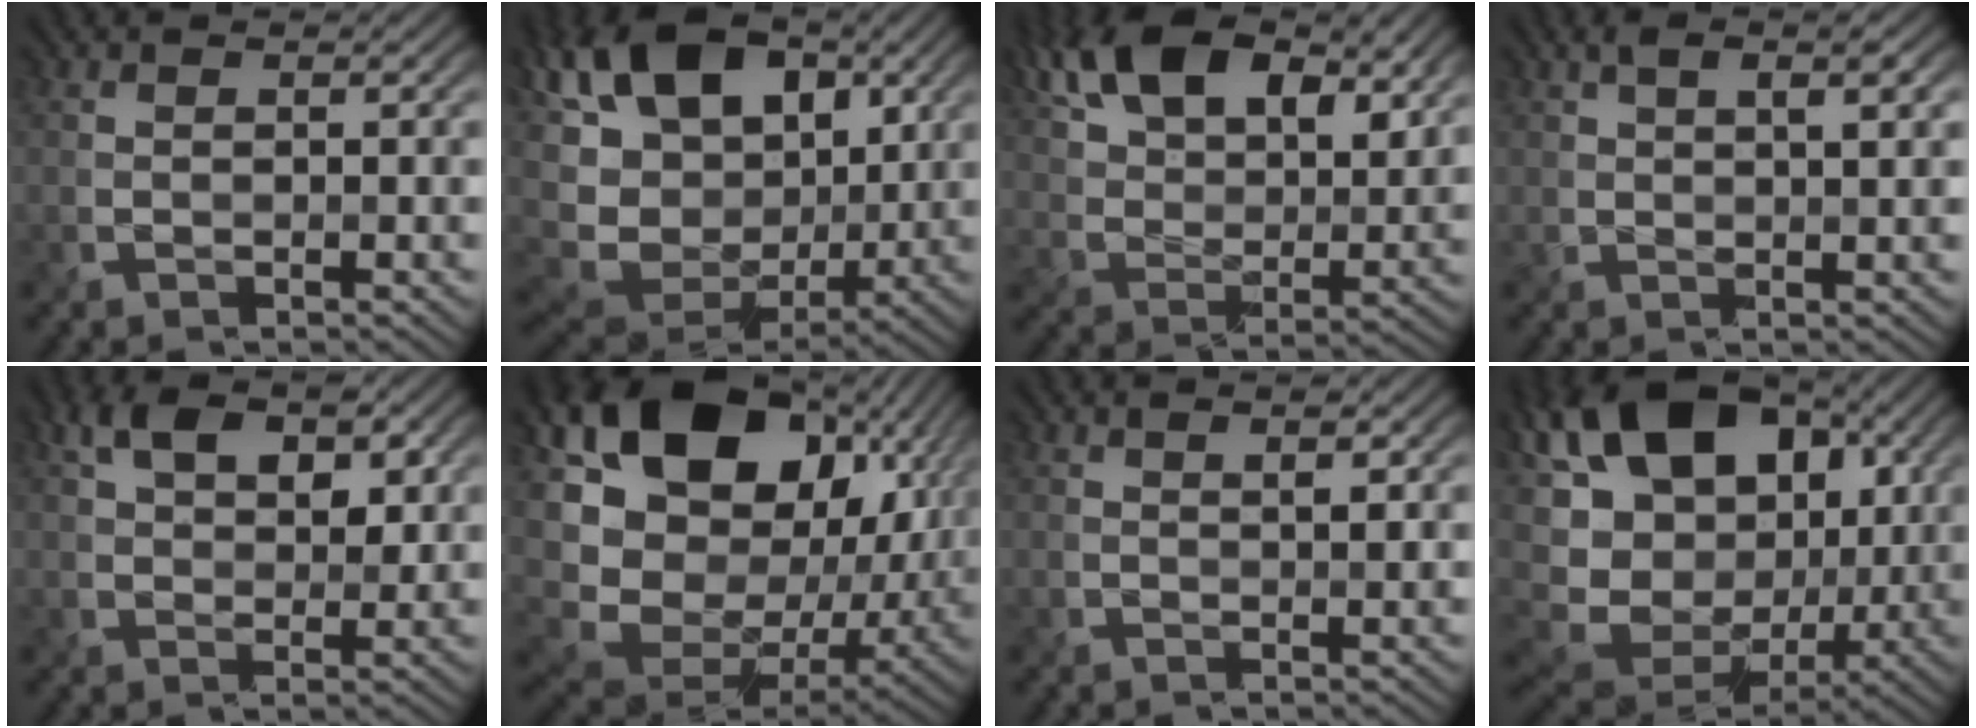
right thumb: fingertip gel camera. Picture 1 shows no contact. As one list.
[{"total": 16.8, "force": [2.6, 12.0, 11.5], "torque": [-0.255, -0.003, 0.059]}, {"total": 13.3, "force": [6.8, 7.4, 8.8], "torque": [-0.182, 0.007, 0.125]}, {"total": 4.0, "force": [1.8, 1.4, 3.3], "torque": [-0.060, 0.006, 0.032]}, {"total": 6.5, "force": [2.5, 3.9, 4.5], "torque": [-0.080, 0.004, 0.038]}, {"total": 21.4, "force": [4.2, 15.7, 14.0], "torque": [-0.289, -0.024, 0.117]}, {"total": 1.7, "force": [0.7, 0.6, 1.4], "torque": [-0.018, -0.001, 0.011]}, {"total": 20.3, "force": [2.2, 15.0, 13.5], "torque": [-0.288, -0.003, 0.066]}]